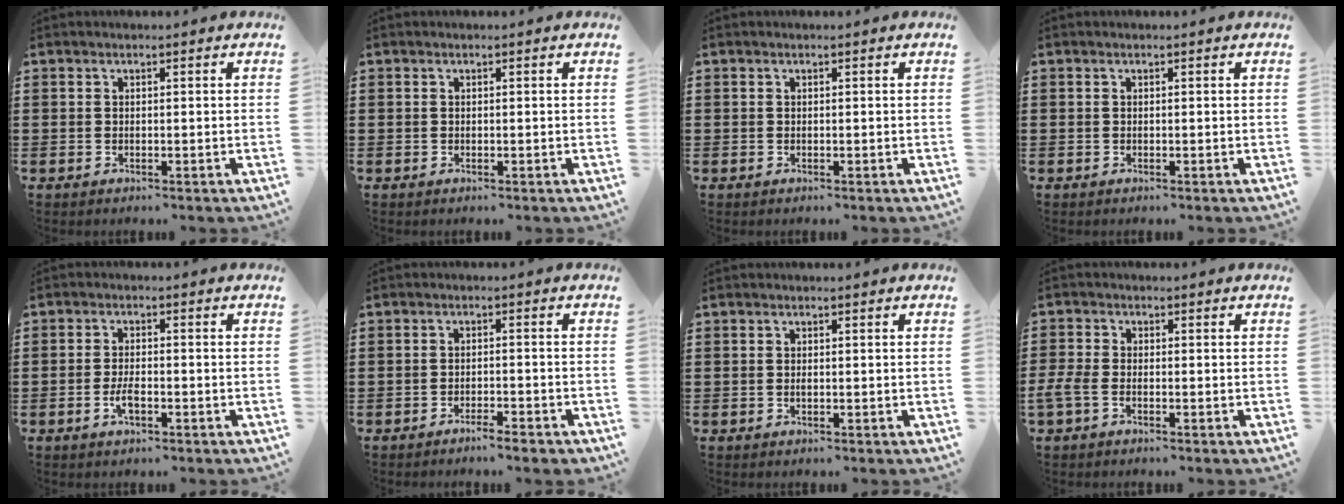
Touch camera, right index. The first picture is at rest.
{"total": 0.0}
{"total": 0.0}
{"total": 0.0}
{"total": 3.1, "force": [-1.3, 1.0, 2.6], "torque": [-0.062, -0.007, -0.026]}
{"total": 2.4, "force": [-2.2, 0.1, 1.0], "torque": [-0.017, 0.002, -0.042]}
{"total": 0.6, "force": [0.0, 0.1, 0.5], "torque": [-0.013, -0.005, 0.001]}
{"total": 2.4, "force": [-1.4, 0.9, 1.7], "torque": [-0.046, -0.004, -0.030]}